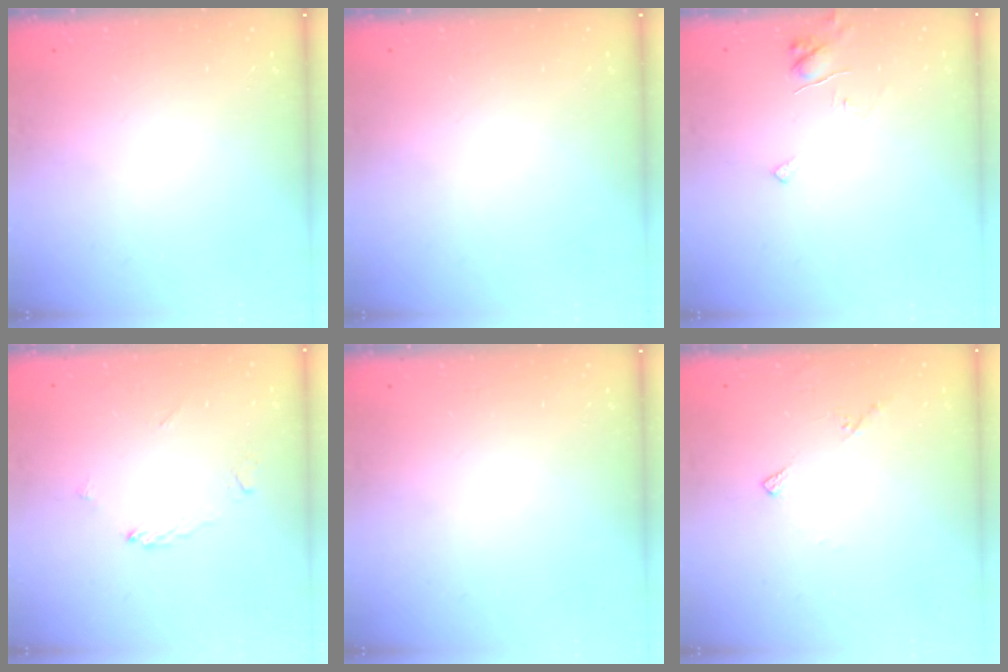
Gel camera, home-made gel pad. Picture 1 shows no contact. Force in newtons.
{"total": 0.0}
{"total": 4.5, "press": 4.5, "slide": 0.4}
{"total": 2.2, "press": 2.2, "slide": 0.3}
{"total": 0.0}
{"total": 4.7, "press": 4.7, "slide": 0.6}